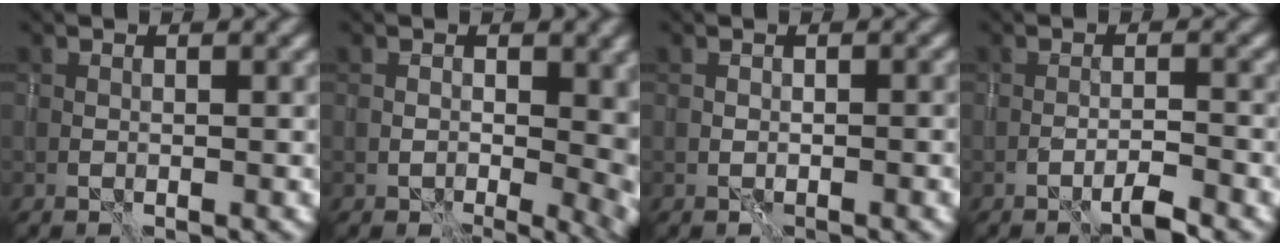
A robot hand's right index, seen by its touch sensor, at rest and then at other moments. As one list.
[{"total": 9.4, "force": [-0.3, 5.6, 7.6], "torque": [-0.091, -0.023, 0.008]}, {"total": 0.8, "force": [-0.4, 0.1, 0.7], "torque": [-0.010, -0.001, -0.007]}, {"total": 1.9, "force": [-1.4, 0.1, 1.2], "torque": [-0.015, 0.008, -0.031]}]